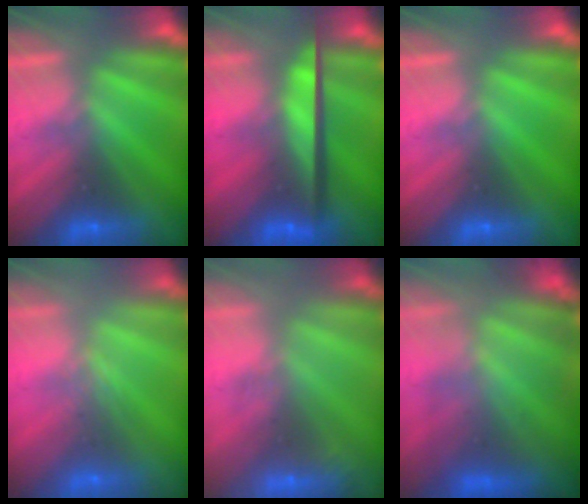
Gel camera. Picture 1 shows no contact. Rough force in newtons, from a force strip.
{"total": 8.7}
{"total": 0.0}
{"total": 2.4}
{"total": 2.4}
{"total": 7.5}